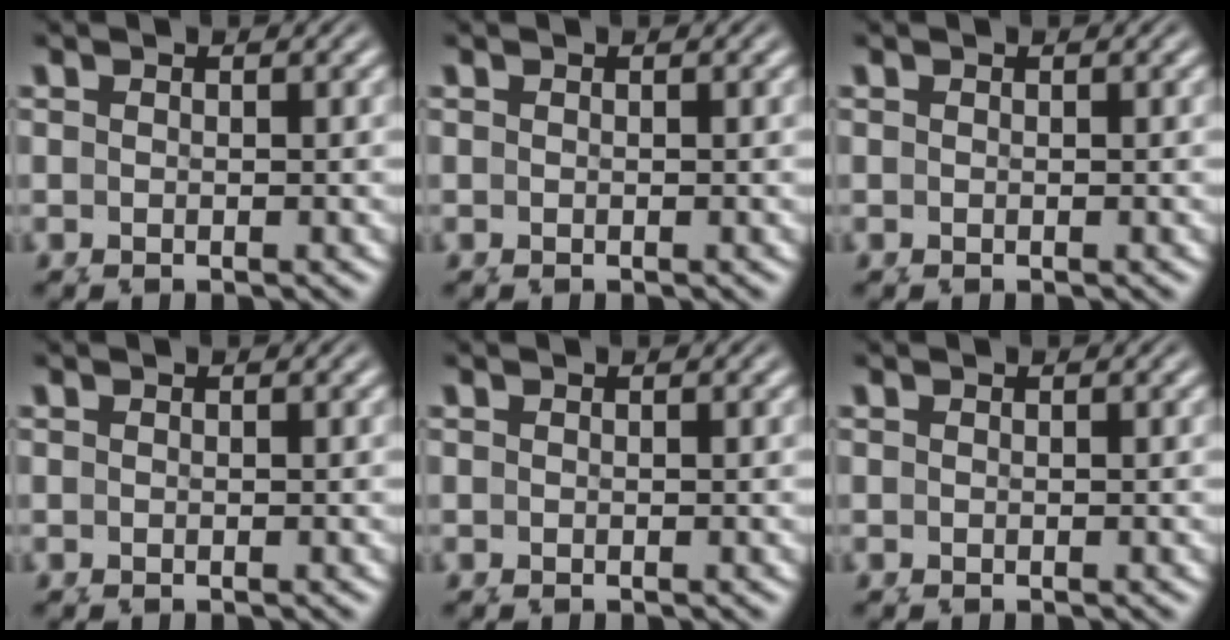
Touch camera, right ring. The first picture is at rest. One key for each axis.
{"total": 0.0}
{"total": 0.0}
{"total": 0.0}
{"total": 0.0}
{"total": 0.0}